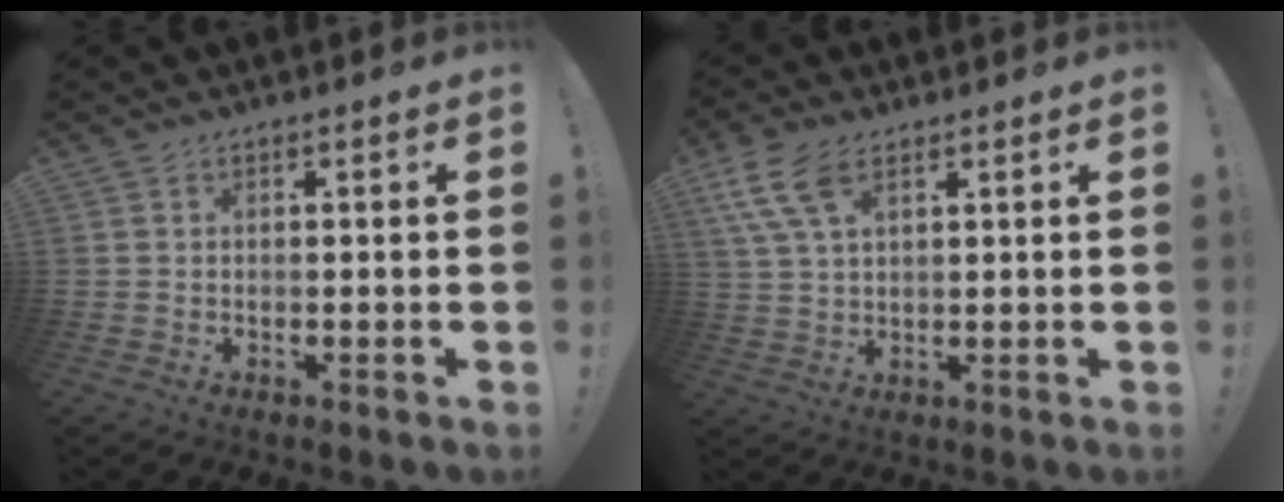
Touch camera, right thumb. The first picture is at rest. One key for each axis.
{"total": 9.9, "fx": 5.0, "fy": 5.0, "fz": 7.0, "tx": -0.144, "ty": -0.009, "tz": 0.096}